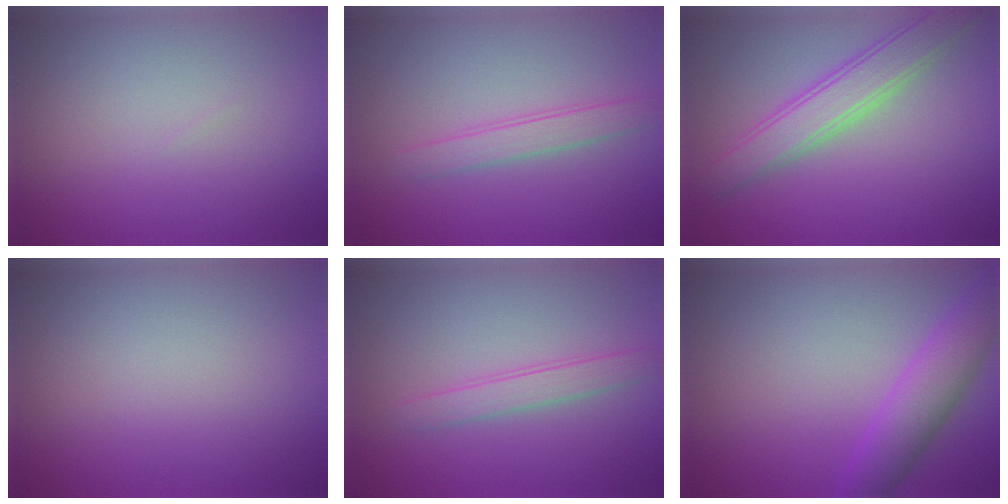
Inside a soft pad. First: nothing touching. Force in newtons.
{"total": 1.9, "press": 1.9, "slide": 0.1}
{"total": 4.3, "press": 4.2, "slide": 0.4}
{"total": 0.0}
{"total": 1.9, "press": 1.9, "slide": 0.1}
{"total": 4.3, "press": 4.3, "slide": 0.3}